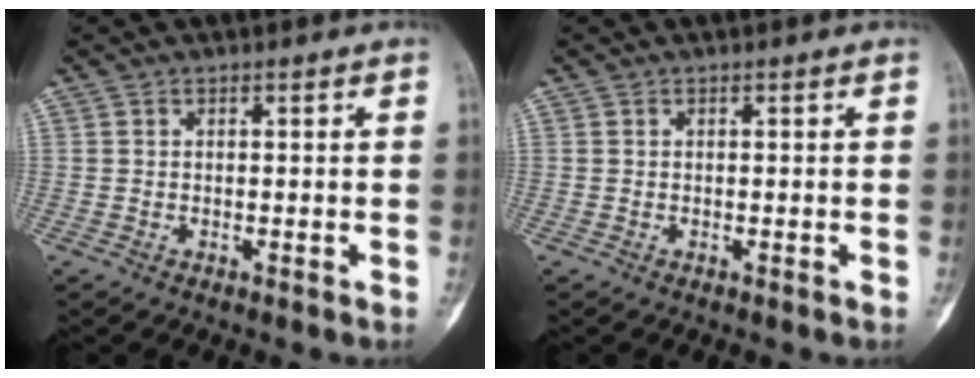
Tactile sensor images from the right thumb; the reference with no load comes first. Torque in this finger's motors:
{"motor_torque": [0.07, 0.04, 0.00, 0.00, 0.02]}